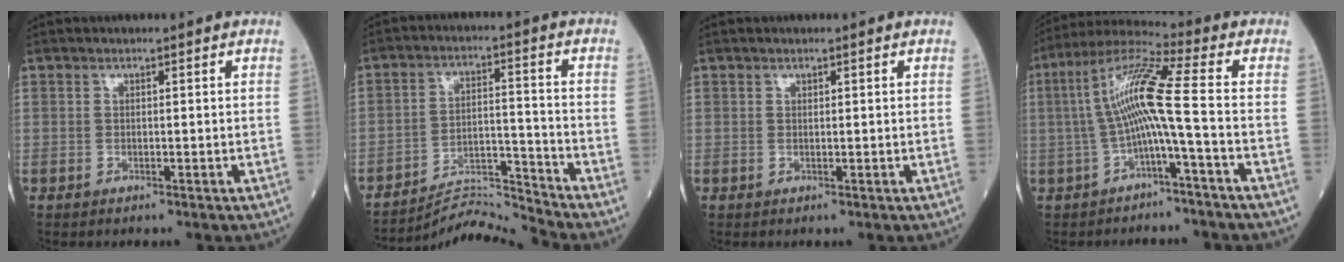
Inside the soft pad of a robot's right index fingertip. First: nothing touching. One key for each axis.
{"total": 8.1, "fx": -7.4, "fy": -2.8, "fz": -1.5, "tx": 0.012, "ty": 0.017, "tz": -0.131}
{"total": 0.0}
{"total": 9.6, "fx": -1.2, "fy": -0.7, "fz": 9.5, "tx": -0.187, "ty": 0.032, "tz": -0.024}